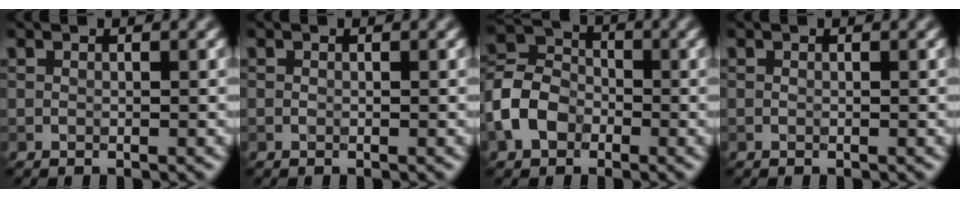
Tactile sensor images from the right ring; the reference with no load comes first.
{"total": 0.0}
{"total": 5.4, "force": [-2.3, 4.0, 2.8], "torque": [-0.059, 0.010, -0.059]}
{"total": 0.0}